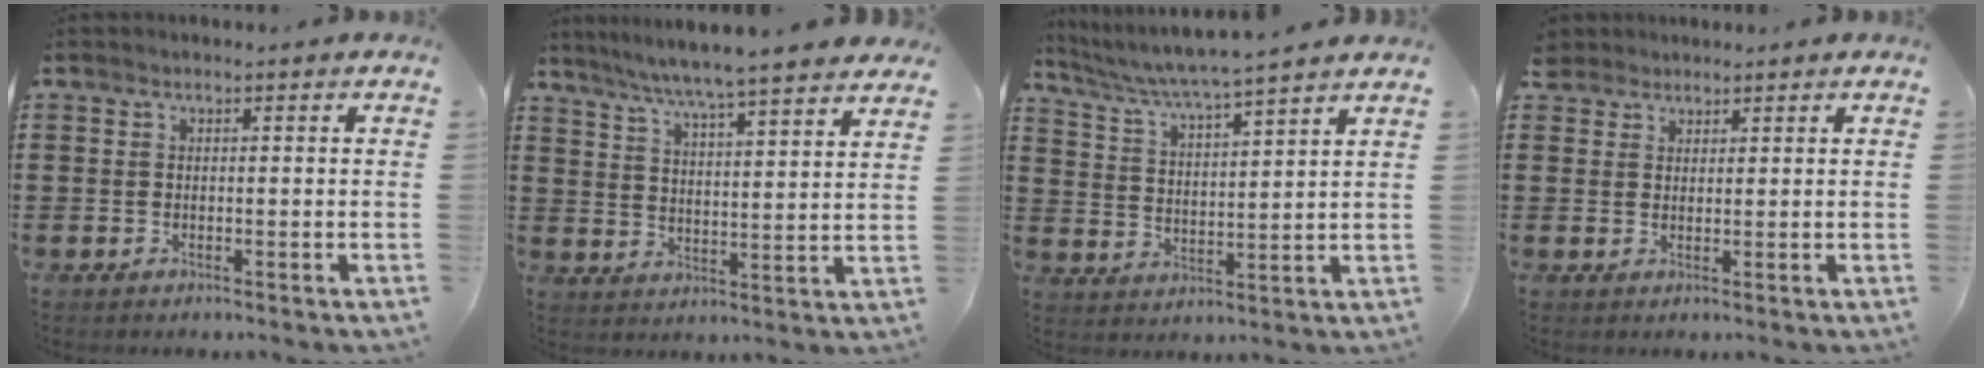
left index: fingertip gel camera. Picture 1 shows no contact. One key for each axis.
{"total": 5.8, "fx": 5.4, "fy": -0.9, "fz": 2.1, "tx": -0.064, "ty": -0.038, "tz": 0.089}
{"total": 4.7, "fx": 4.3, "fy": -0.7, "fz": 1.7, "tx": -0.055, "ty": -0.033, "tz": 0.068}
{"total": 2.3, "fx": 1.9, "fy": 1.3, "fz": 0.0, "tx": -0.008, "ty": 0.008, "tz": 0.037}